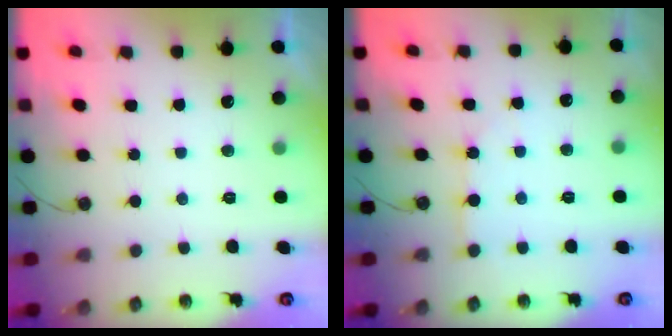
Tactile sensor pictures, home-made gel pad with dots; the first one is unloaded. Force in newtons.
{"total": 3.4, "press": 3.4, "slide": 0.2}